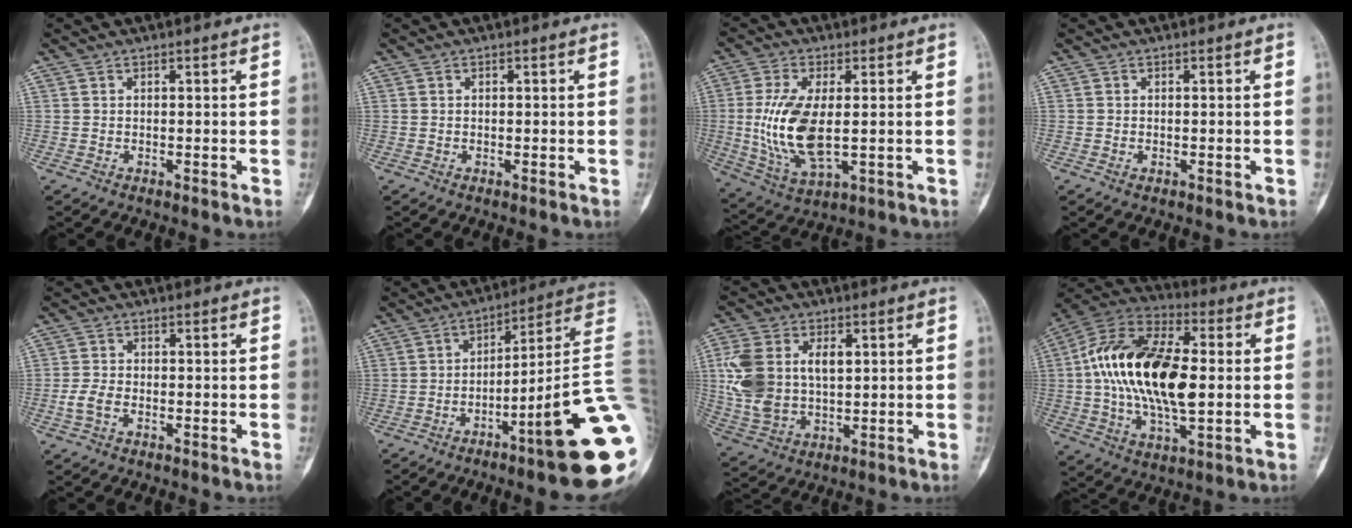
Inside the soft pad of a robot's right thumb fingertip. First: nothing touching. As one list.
[{"total": 0.0}, {"total": 13.1, "force": [-0.3, 5.5, 11.9], "torque": [-0.254, -0.012, 0.004]}, {"total": 0.6, "force": [-0.1, 0.5, 0.4], "torque": [-0.007, 0.000, -0.001]}, {"total": 3.1, "force": [-1.1, 1.7, 2.3], "torque": [-0.057, 0.008, -0.024]}, {"total": 21.2, "force": [-6.2, 1.4, 20.2], "torque": [-0.217, 0.039, -0.092]}, {"total": 14.0, "force": [2.3, 8.9, 10.6], "torque": [-0.214, 0.004, 0.049]}, {"total": 23.7, "force": [0.7, 12.2, 20.3], "torque": [-0.378, 0.013, 0.007]}]